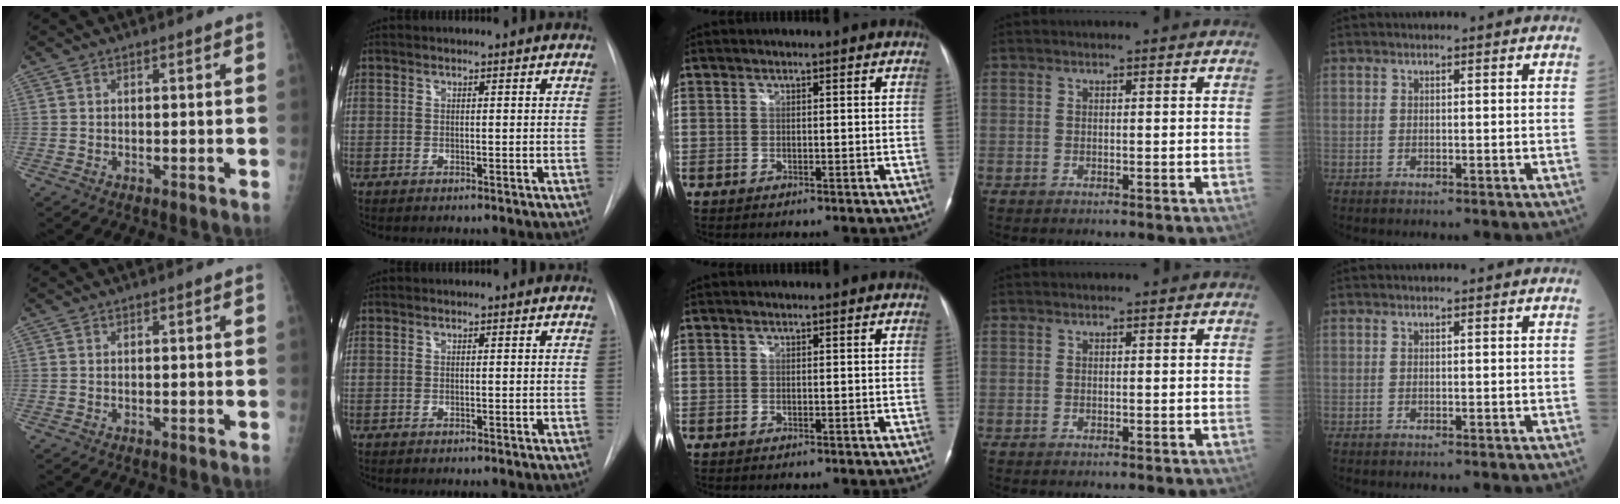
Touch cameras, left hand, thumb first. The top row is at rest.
{}